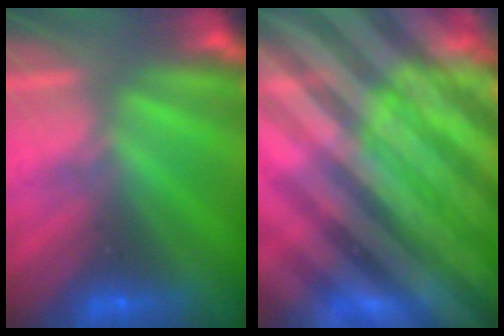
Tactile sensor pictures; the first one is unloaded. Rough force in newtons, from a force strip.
{"total": 8.6}